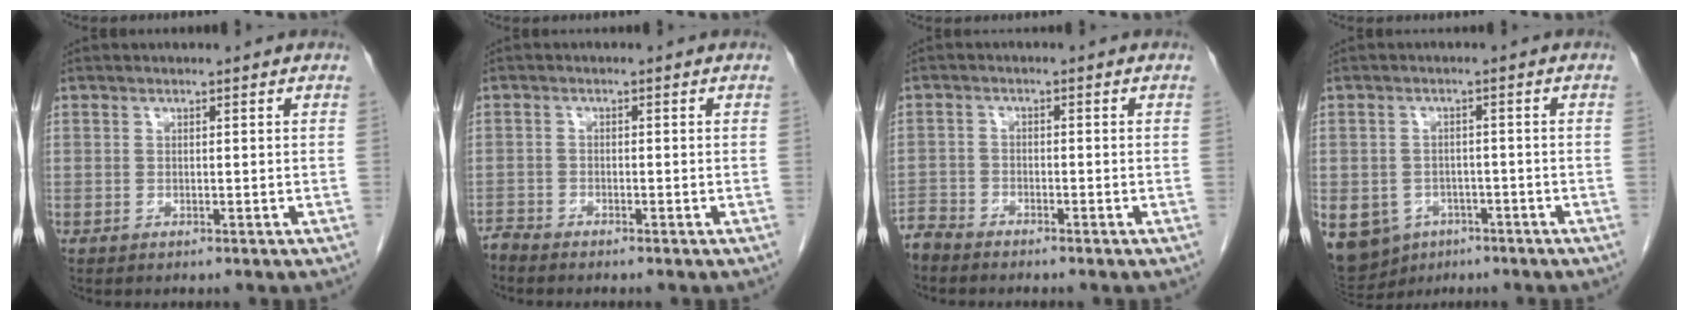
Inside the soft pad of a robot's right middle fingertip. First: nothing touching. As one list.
[{"total": 1.5, "force": [-1.5, -0.1, -0.2], "torque": [0.006, -0.006, -0.030]}, {"total": 3.2, "force": [-3.2, 0.7, 0.0], "torque": [0.006, -0.007, -0.063]}, {"total": 13.9, "force": [-6.7, 11.1, 5.0], "torque": [-0.143, 0.000, -0.084]}]